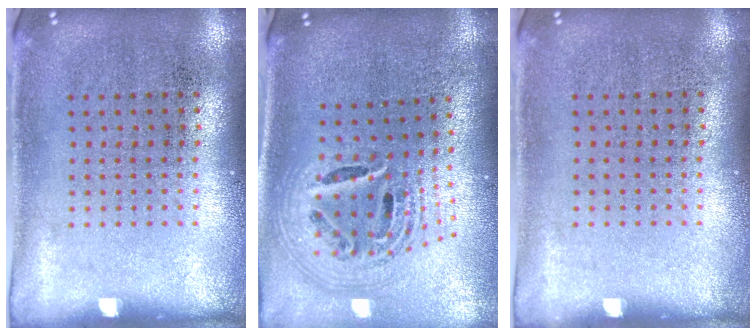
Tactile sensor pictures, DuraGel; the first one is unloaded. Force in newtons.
{"total": 2.7, "press": 1.9, "slide": 1.9}
{"total": 0.0}